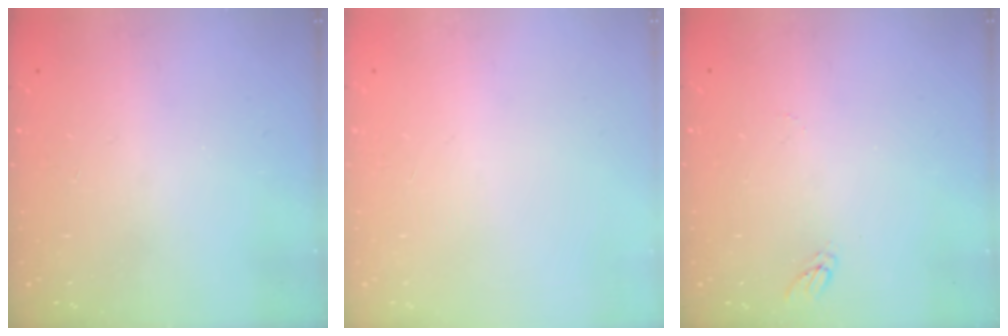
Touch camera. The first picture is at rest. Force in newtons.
{"total": 0.0}
{"total": 4.7, "press": 4.6, "slide": 0.4}